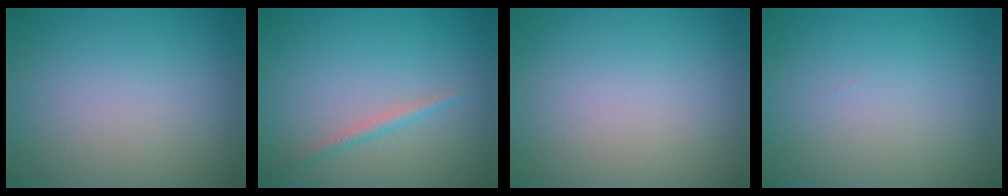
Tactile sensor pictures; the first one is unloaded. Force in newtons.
{"total": 1.2, "press": 1.2, "slide": 0.1}
{"total": 0.0}
{"total": 0.0}